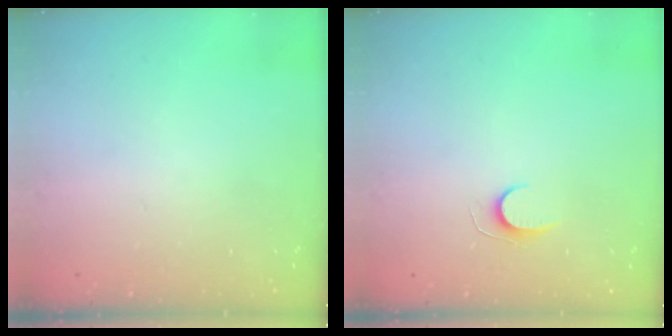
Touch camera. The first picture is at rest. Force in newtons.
{"total": 5.4, "press": 5.4, "slide": 0.5}